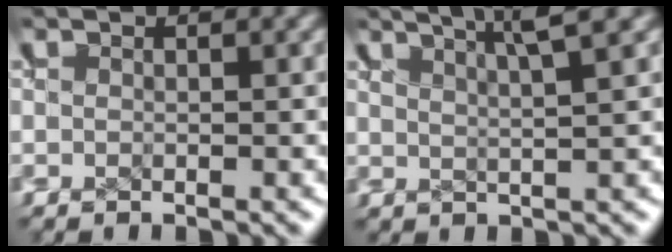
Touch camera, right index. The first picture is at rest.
{"total": 4.8, "force": [4.2, -0.1, 2.3], "torque": [-0.010, 0.017, 0.065]}